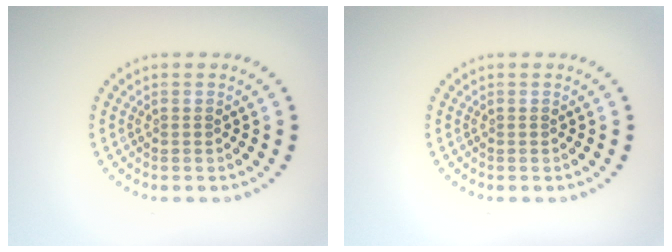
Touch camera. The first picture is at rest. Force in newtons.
{"total": 0.0}